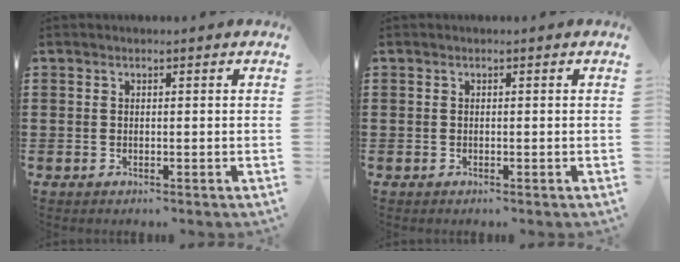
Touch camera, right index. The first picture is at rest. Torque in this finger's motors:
{"motor_torque": [0.11, -0.06, 0.01, 0.00]}